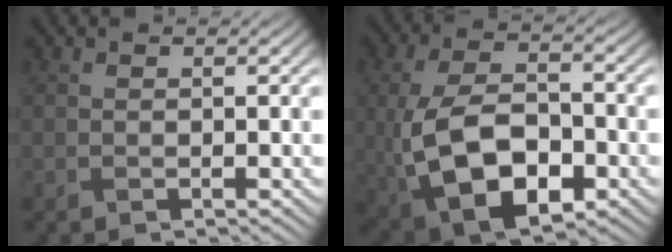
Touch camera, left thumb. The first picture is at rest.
{"total": 13.0, "force": [-3.3, 7.5, 10.2], "torque": [-0.236, -0.022, -0.057]}